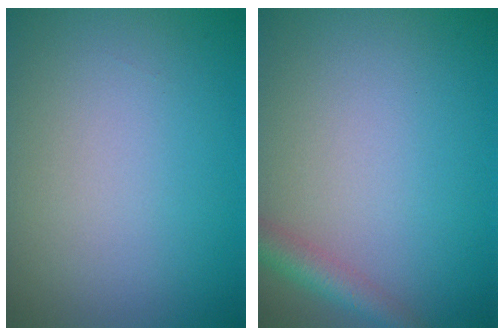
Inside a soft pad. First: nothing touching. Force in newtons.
{"total": 2.6, "press": 2.6, "slide": 0.1}